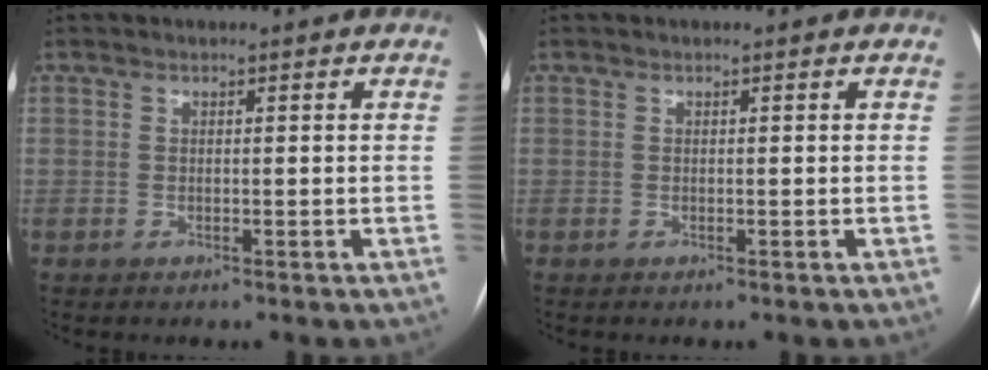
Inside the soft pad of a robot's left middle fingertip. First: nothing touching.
{"total": 0.0}